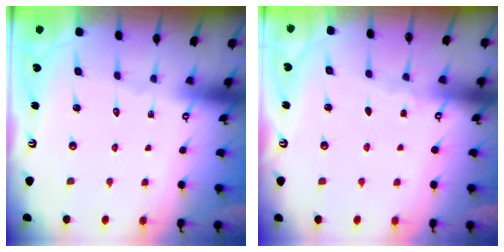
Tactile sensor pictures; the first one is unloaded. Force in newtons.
{"total": 2.5, "press": 2.5, "slide": 0.4}